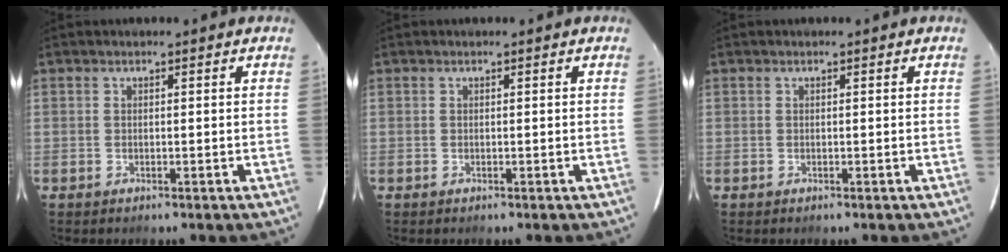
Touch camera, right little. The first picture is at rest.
{"total": 0.0}
{"total": 0.0}